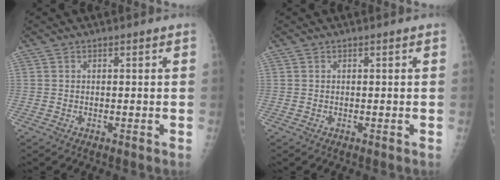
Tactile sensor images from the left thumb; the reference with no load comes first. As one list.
[{"total": 0.0}]